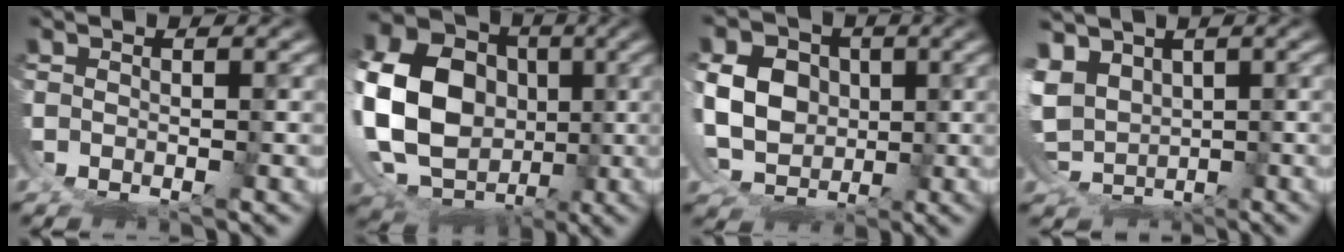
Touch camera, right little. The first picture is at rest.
{"total": 16.3, "force": [0.3, 12.8, 10.1], "torque": [-0.197, -0.038, 0.009]}
{"total": 10.2, "force": [0.2, 8.4, 5.7], "torque": [-0.118, -0.038, 0.010]}
{"total": 5.1, "force": [0.0, 4.2, 2.8], "torque": [-0.087, -0.046, 0.022]}